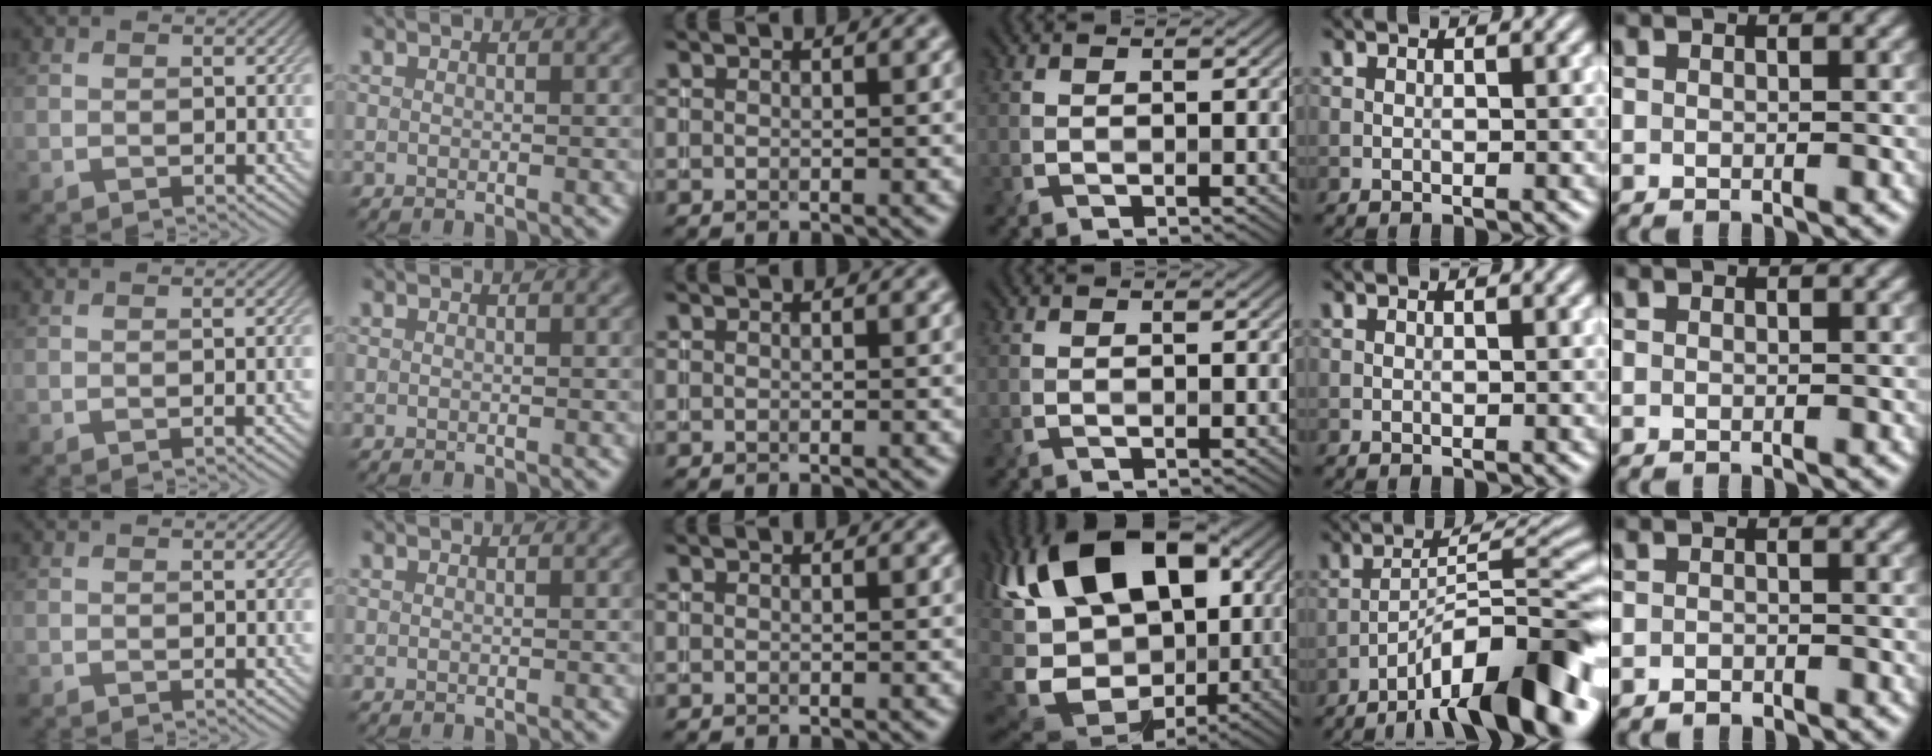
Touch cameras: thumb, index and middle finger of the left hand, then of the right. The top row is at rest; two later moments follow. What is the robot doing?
{"motion": "insert", "object": "backpack"}